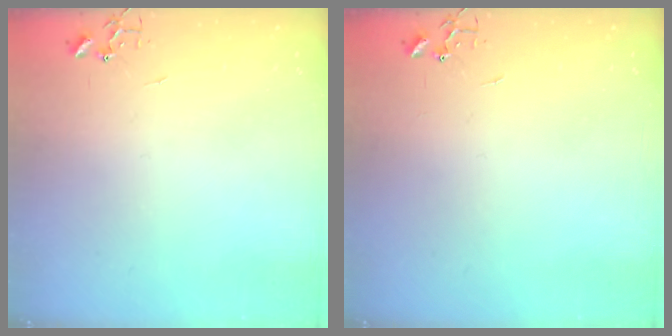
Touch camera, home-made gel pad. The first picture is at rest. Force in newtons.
{"total": 0.0}